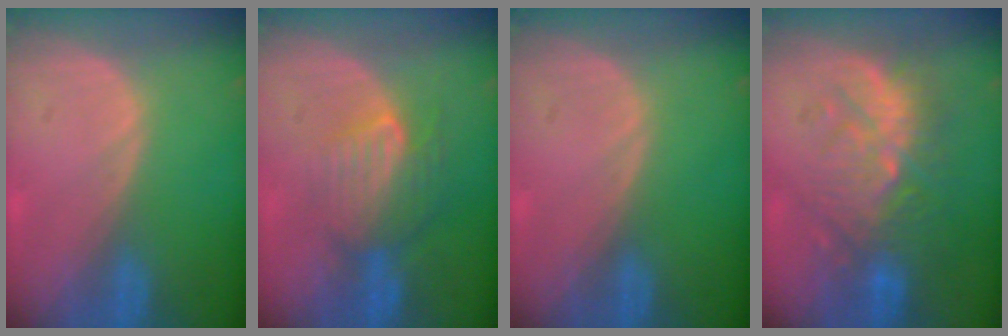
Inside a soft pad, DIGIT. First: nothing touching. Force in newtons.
{"total": 7.6, "press": 7.2, "slide": 2.2}
{"total": 0.0}
{"total": 9.4, "press": 9.2, "slide": 1.9}